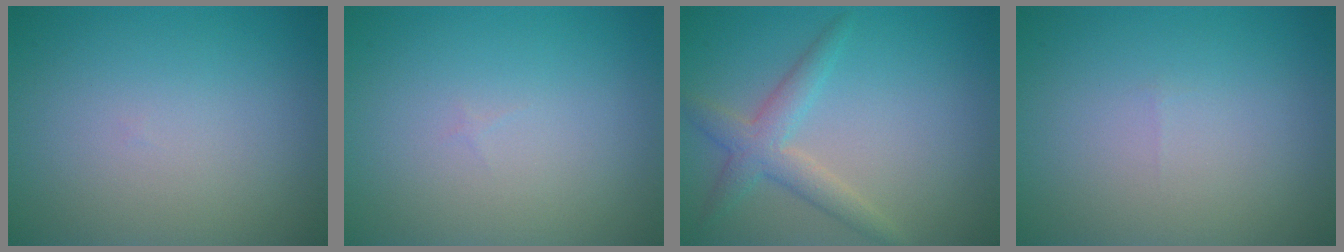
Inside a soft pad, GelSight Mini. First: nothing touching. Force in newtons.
{"total": 0.0}
{"total": 3.1, "press": 3.0, "slide": 0.2}
{"total": 0.0}